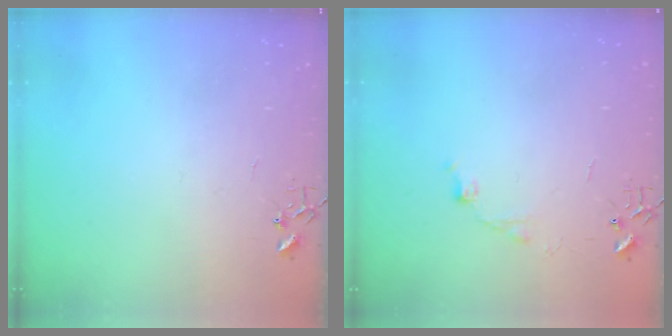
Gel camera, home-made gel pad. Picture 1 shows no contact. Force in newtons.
{"total": 6.7, "press": 6.7, "slide": 0.9}